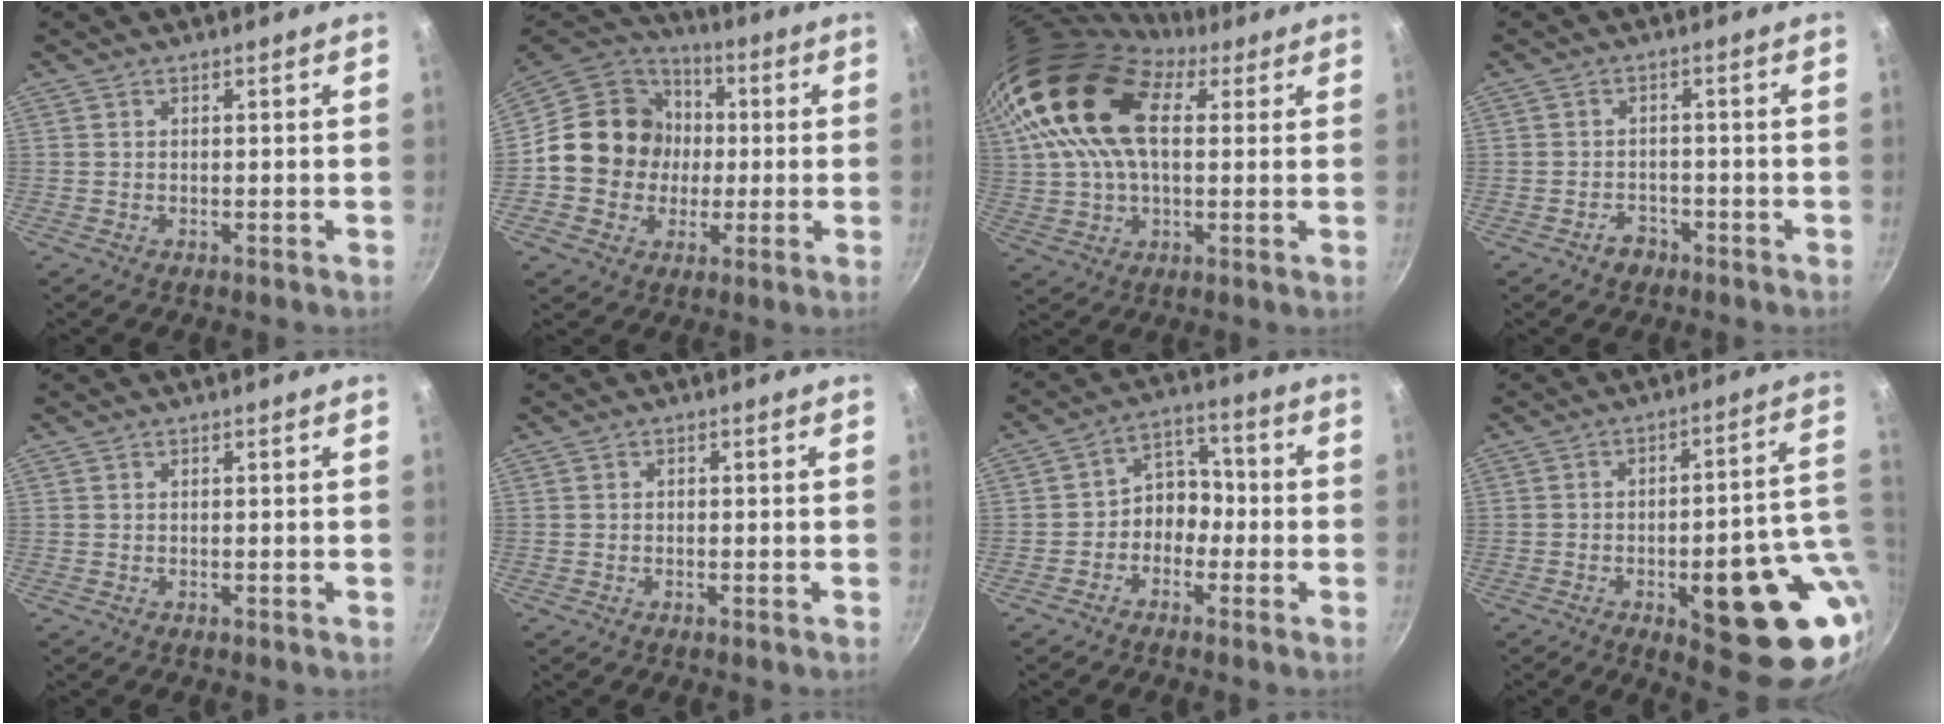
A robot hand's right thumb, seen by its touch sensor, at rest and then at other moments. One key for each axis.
{"total": 16.2, "fx": 0.1, "fy": 14.8, "fz": 6.8, "tx": -0.083, "ty": 0.027, "tz": -0.007}
{"total": 21.6, "fx": 6.1, "fy": 13.4, "fz": 15.9, "tx": -0.298, "ty": 0.015, "tz": 0.098}
{"total": 3.2, "fx": -2.0, "fy": 2.3, "fz": 0.9, "tx": 0.003, "ty": 0.023, "tz": -0.027}
{"total": 0.0}
{"total": 0.7, "fx": -0.3, "fy": 0.6, "fz": 0.2, "tx": -0.005, "ty": 0.003, "tz": -0.006}
{"total": 7.1, "fx": -2.1, "fy": 5.7, "fz": 3.7, "tx": -0.008, "ty": 0.043, "tz": -0.049}
{"total": 21.0, "fx": -3.7, "fy": 7.5, "fz": 19.3, "tx": -0.202, "ty": 0.008, "tz": -0.041}